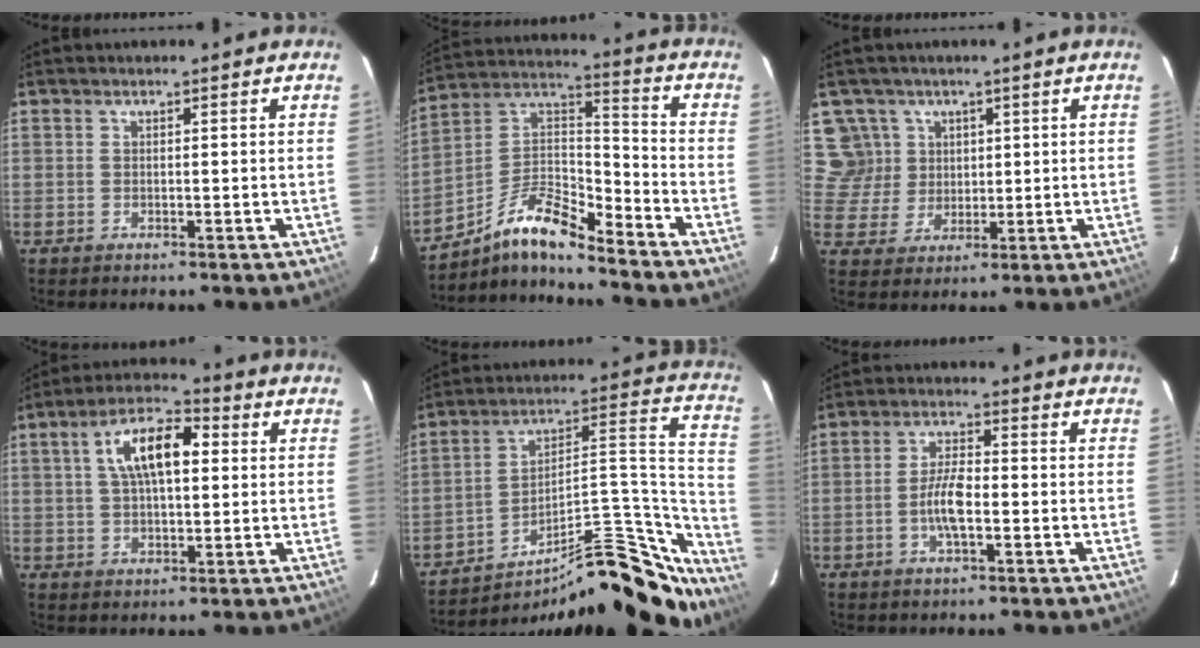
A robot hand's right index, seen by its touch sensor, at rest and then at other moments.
{"total": 12.7, "force": [-9.9, 2.6, 7.7], "torque": [-0.159, 0.022, -0.191]}
{"total": 6.5, "force": [2.7, 5.9, 0.4], "torque": [-0.006, 0.009, 0.054]}
{"total": 10.7, "force": [2.5, 4.7, 9.3], "torque": [-0.168, 0.027, 0.039]}
{"total": 26.4, "force": [-22.6, 6.6, 12.0], "torque": [-0.130, 0.045, -0.324]}
{"total": 6.0, "force": [-1.7, 1.9, 5.4], "torque": [-0.110, 0.007, -0.033]}